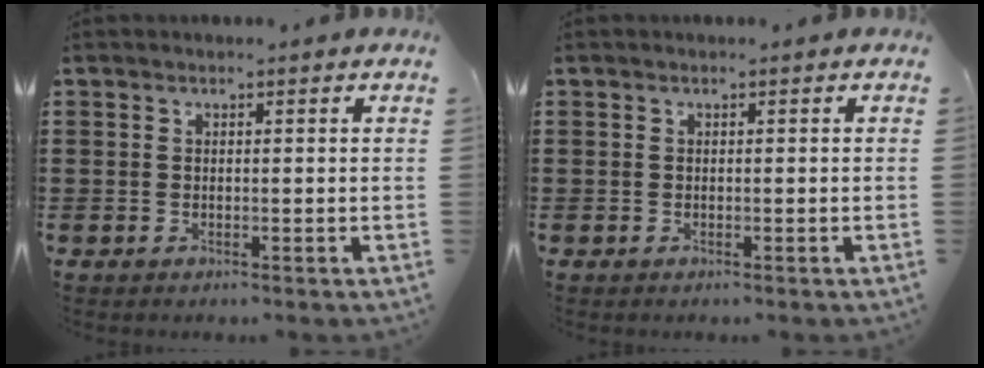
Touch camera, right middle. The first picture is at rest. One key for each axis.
{"total": 0.0}